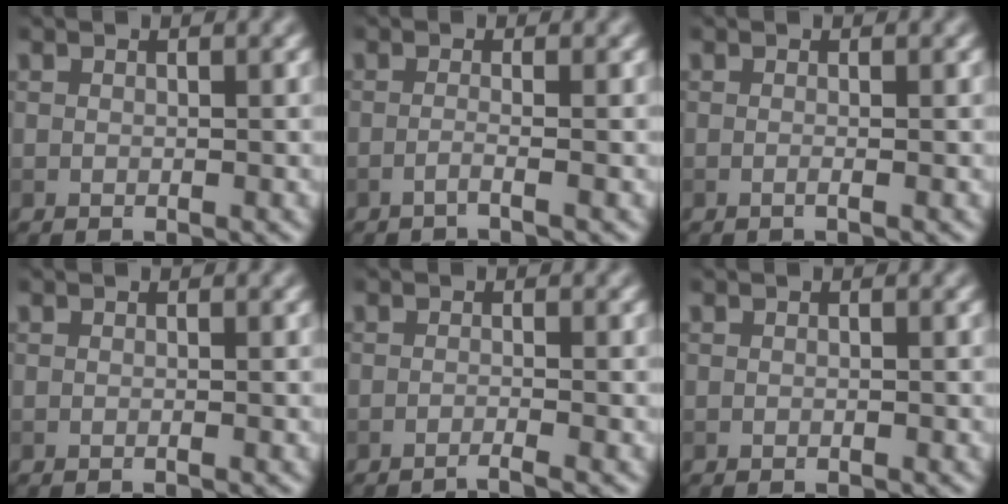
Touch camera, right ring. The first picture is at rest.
{"total": 1.2, "force": [-0.7, 0.2, 1.0], "torque": [-0.009, -0.001, -0.025]}
{"total": 0.6, "force": [-0.1, 0.1, 0.6], "torque": [-0.010, -0.009, -0.010]}
{"total": 0.0}
{"total": 1.2, "force": [-1.0, 0.0, 0.7], "torque": [-0.005, -0.004, -0.027]}
{"total": 0.0}